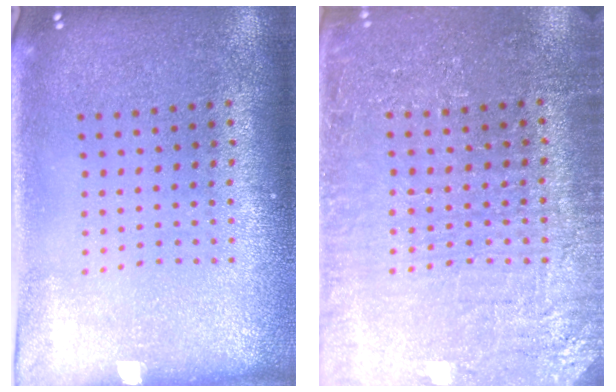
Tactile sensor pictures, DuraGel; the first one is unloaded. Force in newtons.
{"total": 3.5, "press": 3.4, "slide": 0.8}